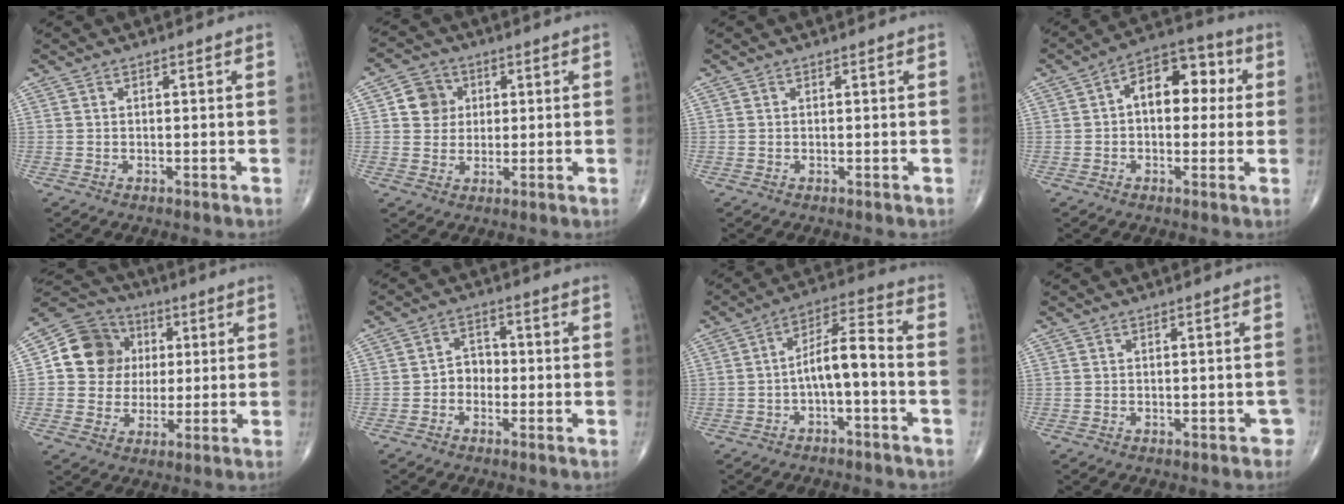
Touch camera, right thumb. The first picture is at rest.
{"total": 6.1, "force": [1.4, 5.6, 2.0], "torque": [-0.004, 0.001, 0.020]}
{"total": 0.0}
{"total": 11.7, "force": [1.7, 7.2, 9.1], "torque": [-0.097, 0.031, 0.015]}
{"total": 12.6, "force": [2.1, 11.4, 5.0], "torque": [-0.053, 0.009, 0.031]}
{"total": 3.7, "force": [-1.2, 3.1, 1.8], "torque": [-0.006, 0.019, -0.030]}
{"total": 8.0, "force": [-2.1, 2.0, 7.5], "torque": [-0.135, 0.052, -0.036]}
{"total": 1.4, "force": [-0.7, 1.0, 0.8], "torque": [0.005, 0.008, -0.008]}